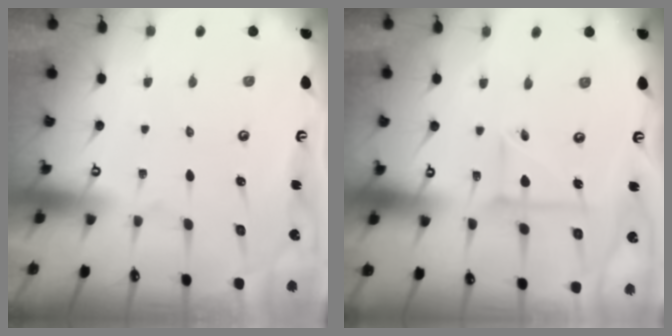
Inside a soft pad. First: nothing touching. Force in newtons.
{"total": 6.7, "press": 6.7, "slide": 0.4}